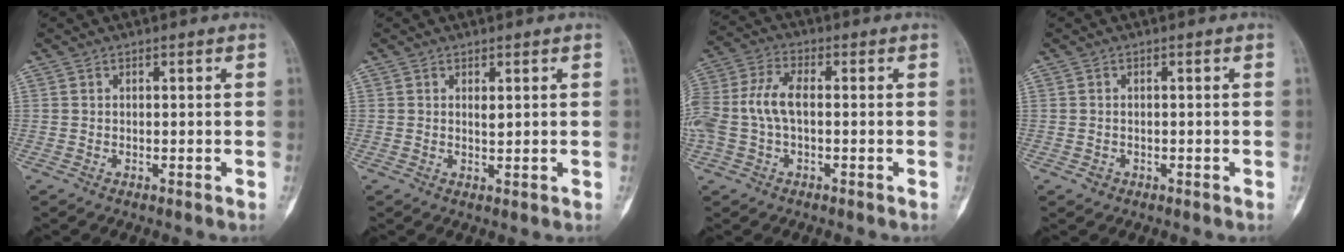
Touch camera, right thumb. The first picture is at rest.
{"total": 1.2, "force": [0.6, 0.4, 0.9], "torque": [-0.011, -0.005, 0.011]}
{"total": 10.5, "force": [-0.5, 5.9, 8.7], "torque": [-0.209, 0.028, -0.012]}
{"total": 1.0, "force": [-0.4, 0.9, 0.2], "torque": [0.005, 0.004, -0.006]}